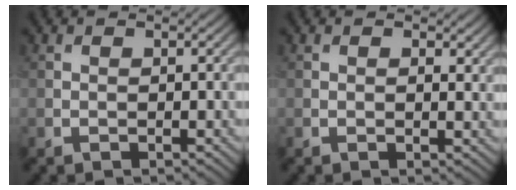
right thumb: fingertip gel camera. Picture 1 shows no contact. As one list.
[{"total": 2.2, "force": [0.9, 1.0, 1.7], "torque": [-0.028, -0.003, 0.016]}]